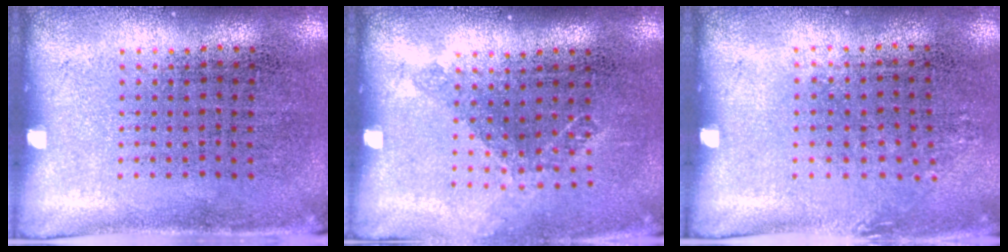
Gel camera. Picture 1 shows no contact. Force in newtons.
{"total": 1.2, "press": 0.9, "slide": 0.7}
{"total": 0.7, "press": 0.6, "slide": 0.4}